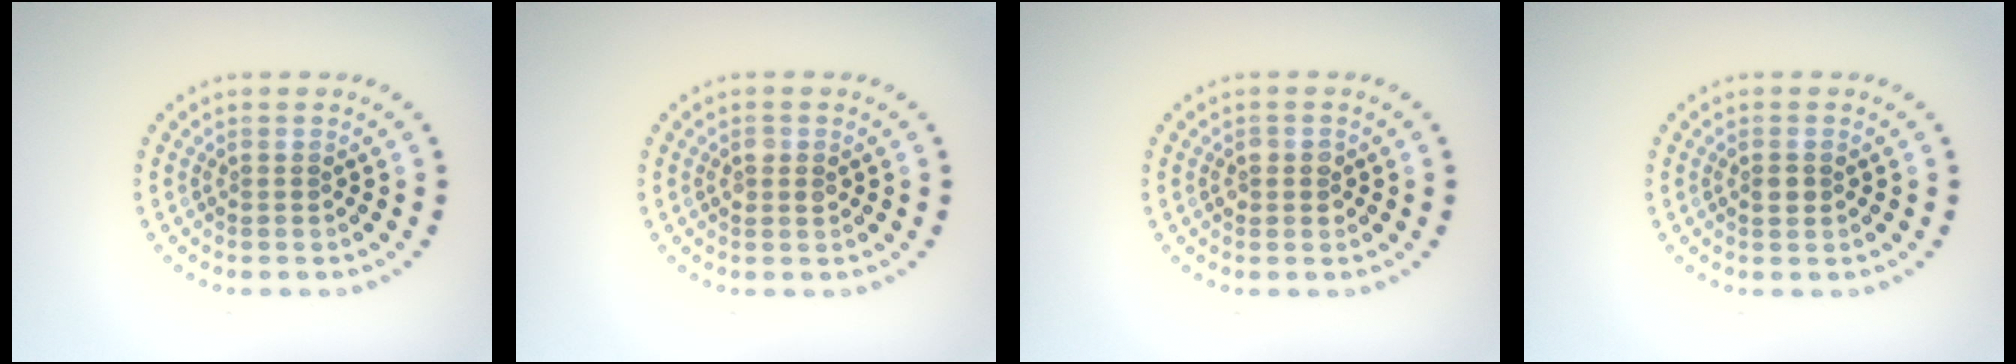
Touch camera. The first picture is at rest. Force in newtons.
{"total": 1.2, "press": 1.2, "slide": 0.3}
{"total": 1.4, "press": 1.4, "slide": 0.3}
{"total": 1.1, "press": 1.1, "slide": 0.1}